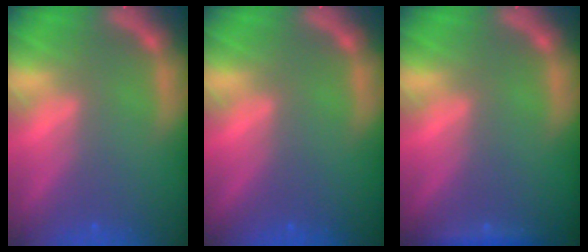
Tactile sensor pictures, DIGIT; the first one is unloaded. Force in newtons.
{"total": 0.0}
{"total": 1.4}